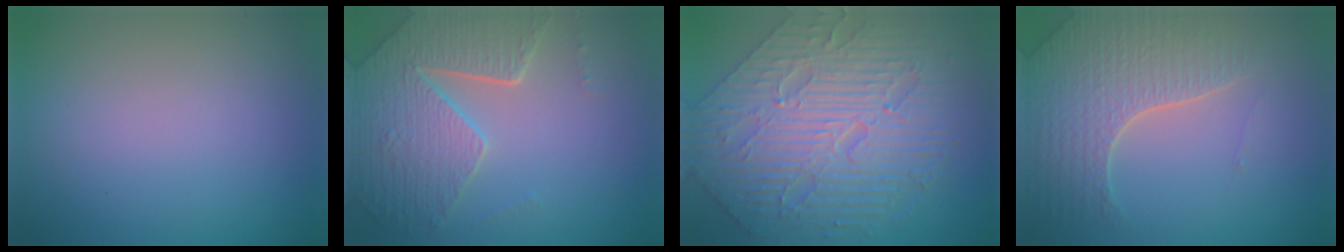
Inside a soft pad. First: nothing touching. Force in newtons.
{"total": 6.1, "press": 5.0, "slide": 3.4}
{"total": 8.6, "press": 6.8, "slide": 5.2}
{"total": 4.6, "press": 4.5, "slide": 1.1}